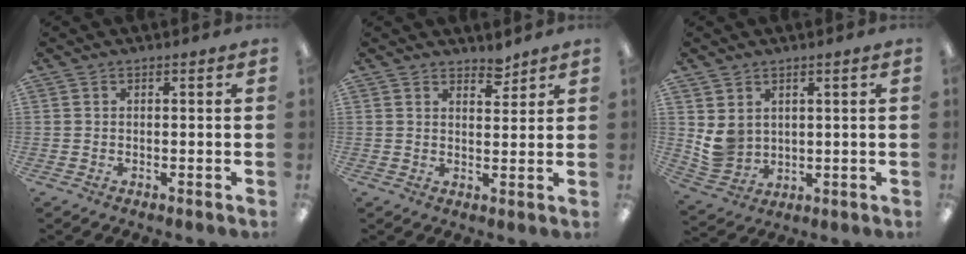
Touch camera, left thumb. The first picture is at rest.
{"total": 3.6, "force": [3.3, 1.3, 0.8], "torque": [0.005, -0.025, 0.057]}
{"total": 6.0, "force": [2.6, 5.2, 1.8], "torque": [-0.047, -0.007, 0.054]}